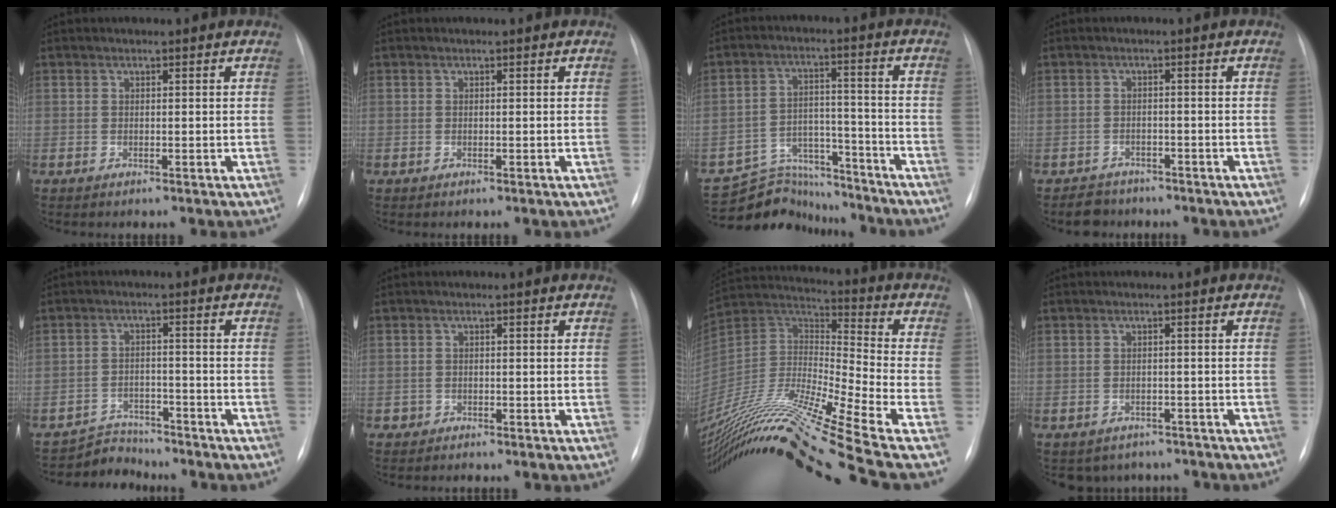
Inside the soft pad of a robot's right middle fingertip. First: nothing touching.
{"total": 0.0}
{"total": 10.5, "force": [-9.9, 3.3, -0.8], "torque": [0.014, 0.045, -0.162]}
{"total": 3.2, "force": [-2.6, 1.9, -0.5], "torque": [0.001, 0.006, -0.042]}
{"total": 4.6, "force": [-4.3, 1.0, -1.3], "torque": [0.022, 0.003, -0.071]}
{"total": 0.9, "force": [-0.7, 0.5, -0.2], "torque": [-0.006, 0.002, -0.017]}
{"total": 26.1, "force": [-20.4, -2.1, 16.2], "torque": [-0.330, -0.017, -0.374]}
{"total": 5.9, "force": [-5.0, 3.2, 0.2], "torque": [0.007, 0.014, -0.056]}